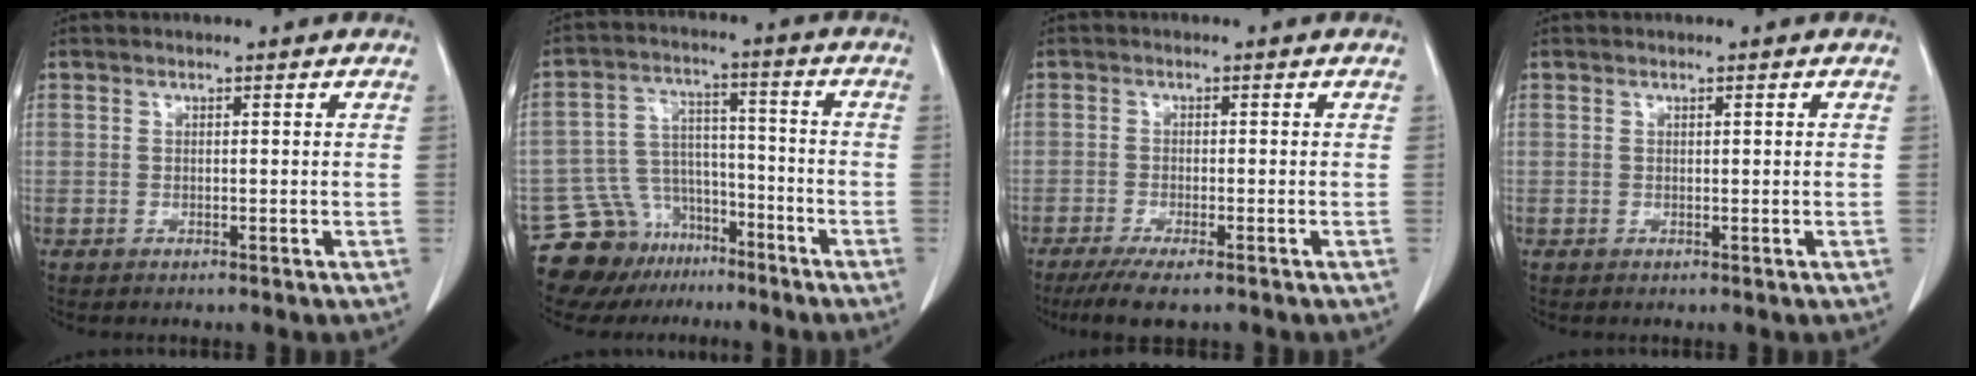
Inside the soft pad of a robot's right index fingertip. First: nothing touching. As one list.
[{"total": 11.6, "force": [-8.8, 7.2, 2.2], "torque": [-0.041, 0.047, -0.142]}, {"total": 6.2, "force": [-4.5, 0.7, 4.2], "torque": [-0.069, -0.016, -0.071]}, {"total": 0.0}]